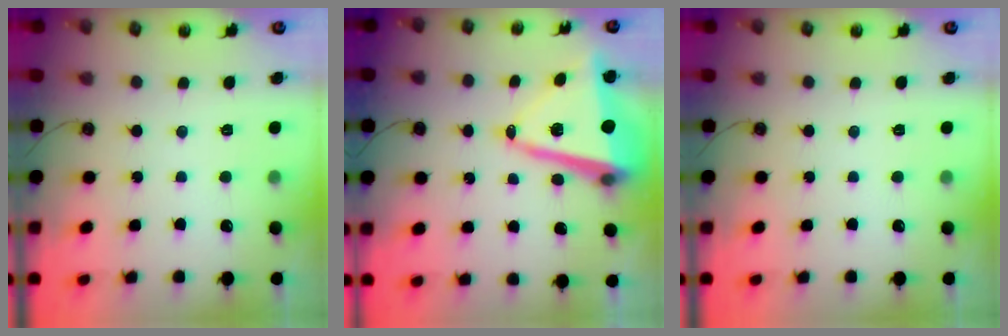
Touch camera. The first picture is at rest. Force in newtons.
{"total": 14.2, "press": 14.0, "slide": 2.5}
{"total": 0.0}